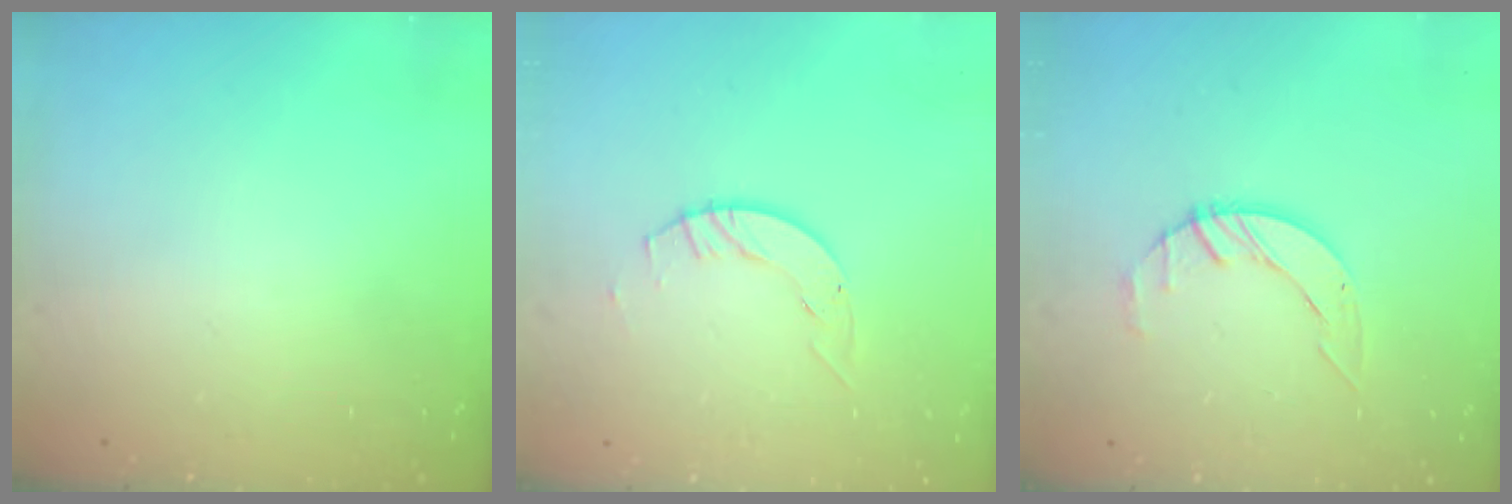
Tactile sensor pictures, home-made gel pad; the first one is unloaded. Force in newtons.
{"total": 2.1, "press": 2.1, "slide": 0.3}
{"total": 2.7, "press": 2.7, "slide": 0.3}